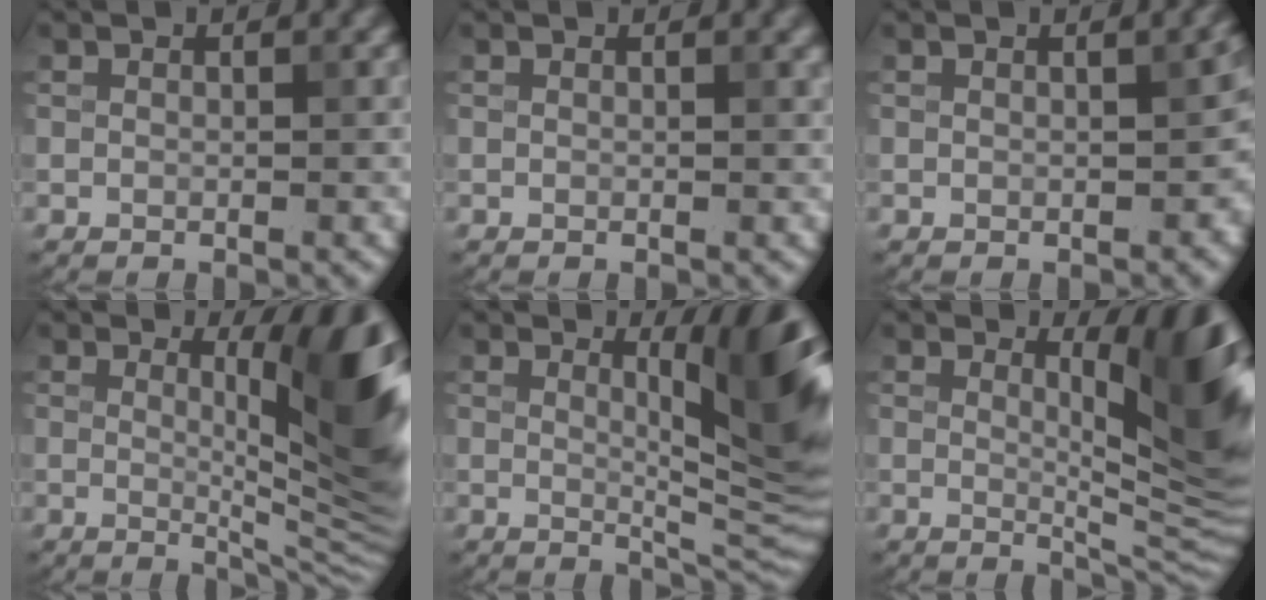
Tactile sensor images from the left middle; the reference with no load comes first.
{"total": 1.3, "force": [0.7, 0.6, 0.9], "torque": [0.000, 0.005, 0.010]}
{"total": 2.8, "force": [0.2, 1.3, 2.4], "torque": [-0.020, 0.008, 0.011]}
{"total": 10.7, "force": [1.7, 2.8, 10.2], "torque": [-0.104, -0.004, 0.029]}
{"total": 9.6, "force": [2.6, 2.3, 8.9], "torque": [-0.101, 0.004, 0.044]}
{"total": 10.5, "force": [3.0, 2.8, 9.7], "torque": [-0.099, 0.003, 0.047]}